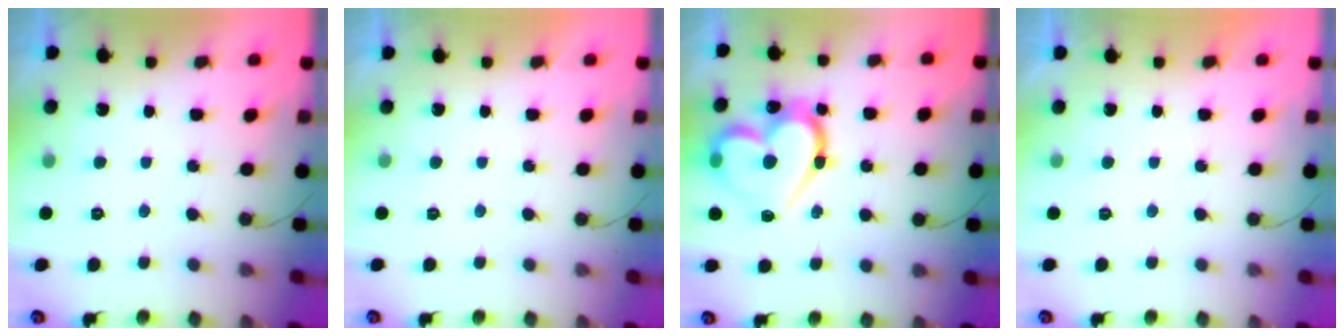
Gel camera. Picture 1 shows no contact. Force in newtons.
{"total": 1.7, "press": 1.6, "slide": 0.1}
{"total": 19.5, "press": 19.4, "slide": 2.0}
{"total": 1.8, "press": 1.7, "slide": 0.1}